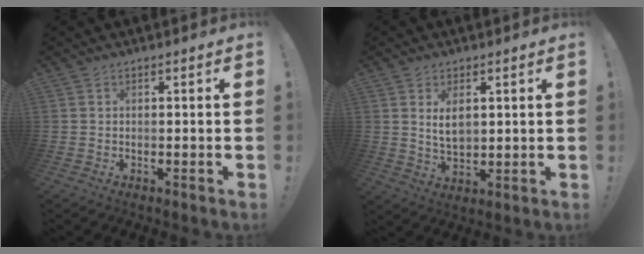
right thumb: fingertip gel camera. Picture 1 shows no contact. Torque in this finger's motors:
{"motor_torque": [-0.18, 0.09, -0.04, 0.14, 0.04]}